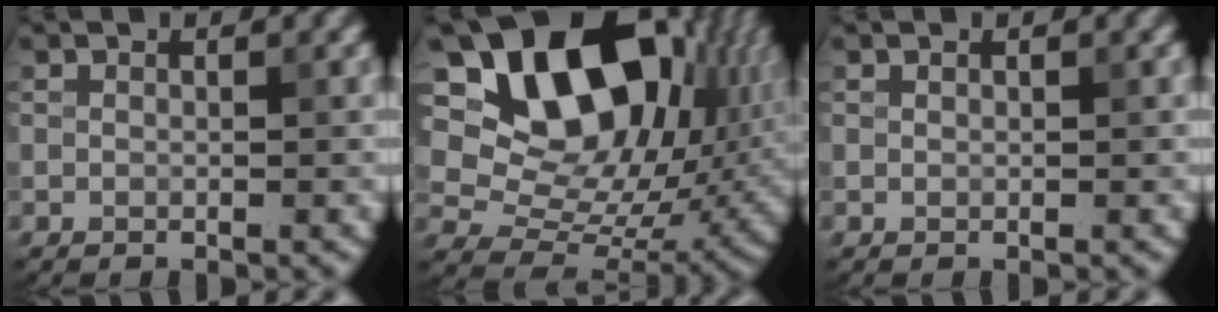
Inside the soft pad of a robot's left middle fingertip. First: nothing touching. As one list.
[{"total": 18.2, "force": [7.3, 11.8, 11.8], "torque": [-0.193, 0.030, 0.134]}, {"total": 0.0}]